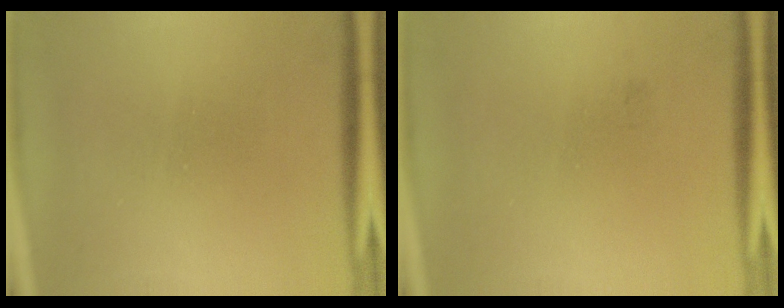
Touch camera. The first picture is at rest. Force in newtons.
{"total": 0.7}